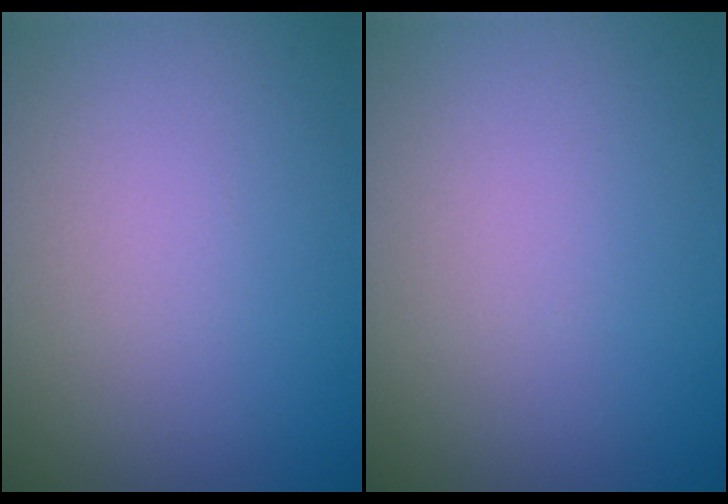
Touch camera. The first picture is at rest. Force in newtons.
{"total": 0.0}